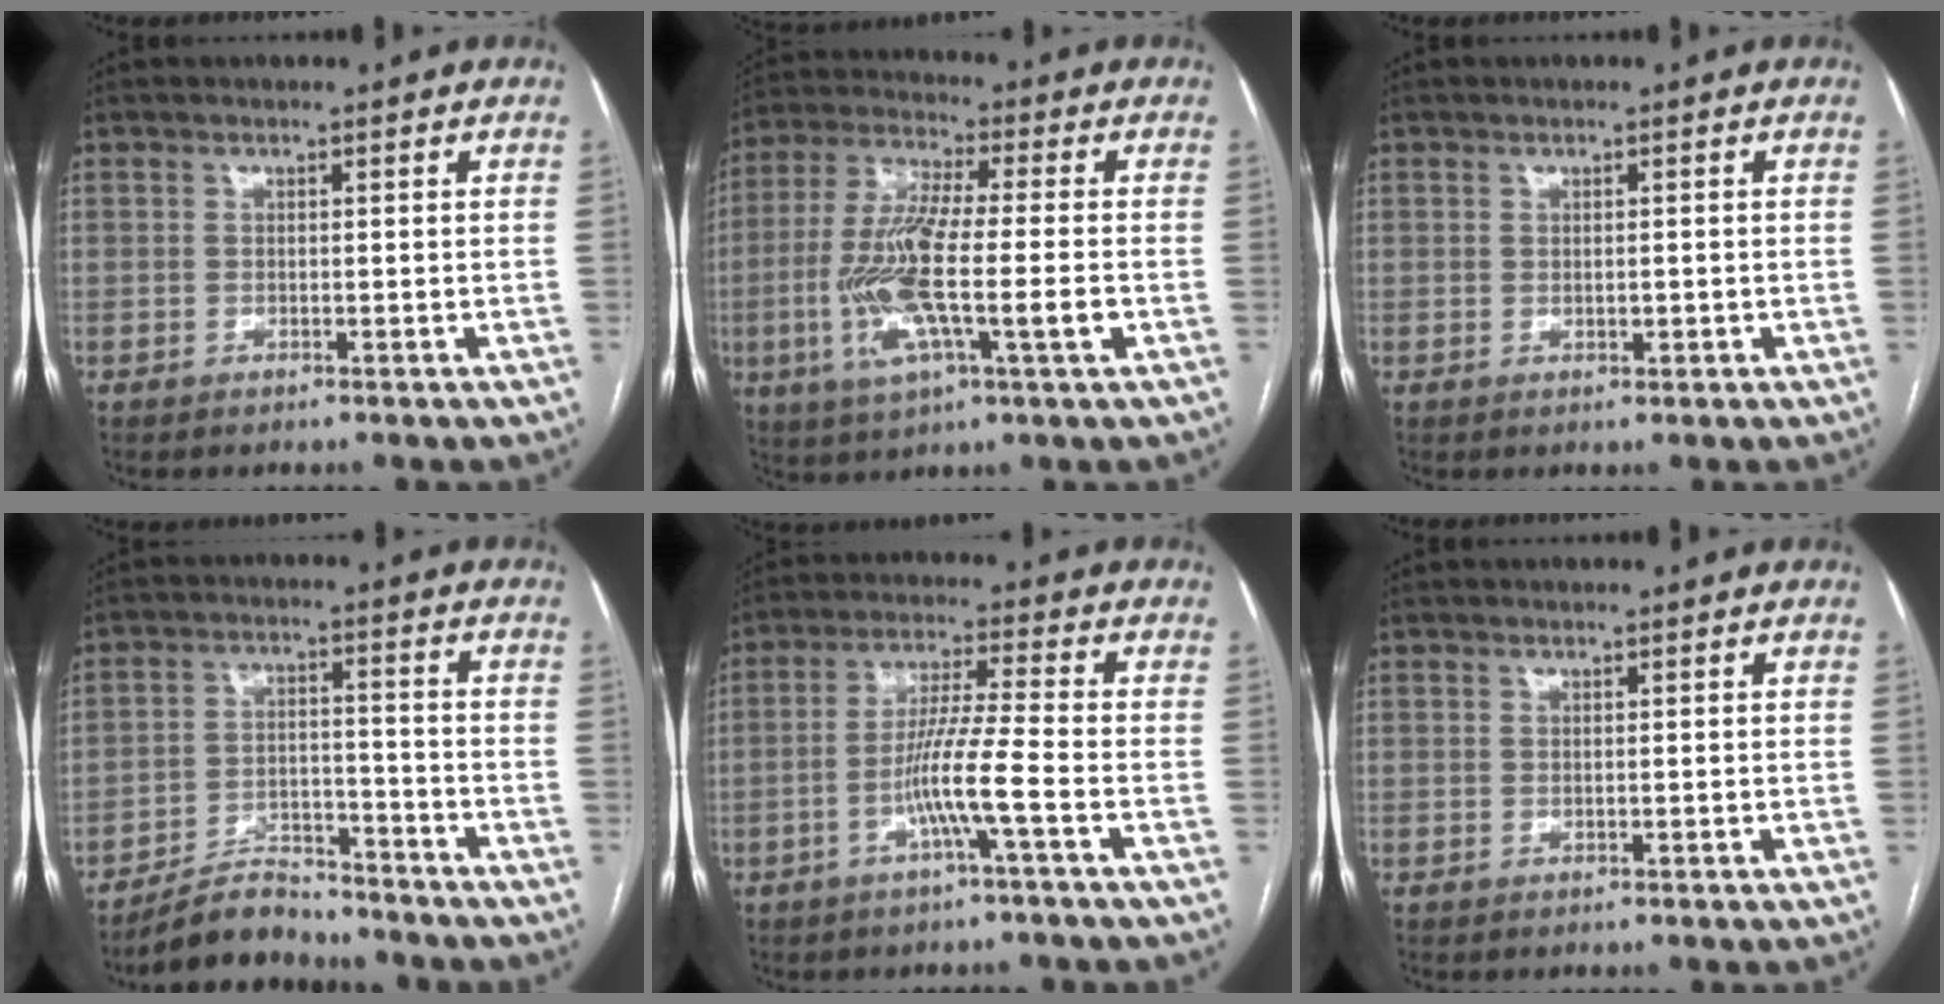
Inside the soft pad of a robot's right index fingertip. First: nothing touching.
{"total": 14.8, "force": [-2.9, 2.0, 14.4], "torque": [-0.292, -0.007, -0.056]}
{"total": 1.0, "force": [-0.2, 0.5, 0.9], "torque": [-0.012, 0.000, 0.000]}
{"total": 7.5, "force": [-7.0, 2.1, 1.3], "torque": [-0.021, 0.007, -0.121]}
{"total": 7.7, "force": [-3.0, -1.0, 7.0], "torque": [-0.135, 0.004, -0.060]}
{"total": 0.0}